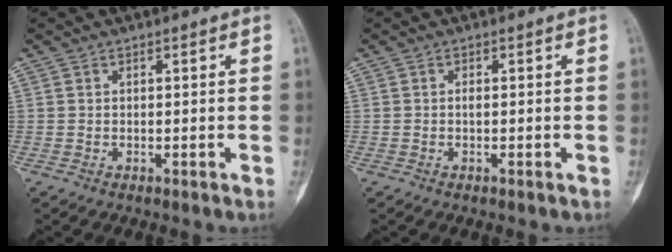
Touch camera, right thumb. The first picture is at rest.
{"total": 0.6, "force": [-0.2, 0.2, 0.6], "torque": [-0.011, 0.000, -0.004]}